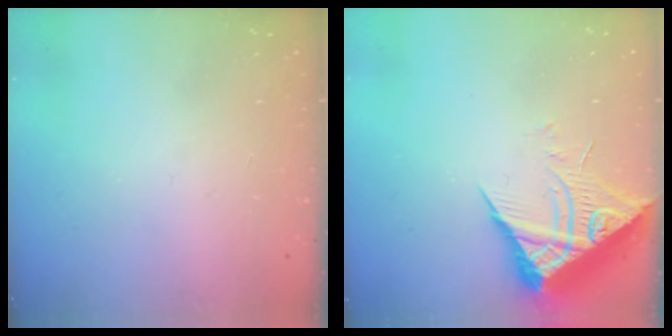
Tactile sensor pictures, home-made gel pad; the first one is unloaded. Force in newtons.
{"total": 8.8, "press": 8.7, "slide": 0.9}